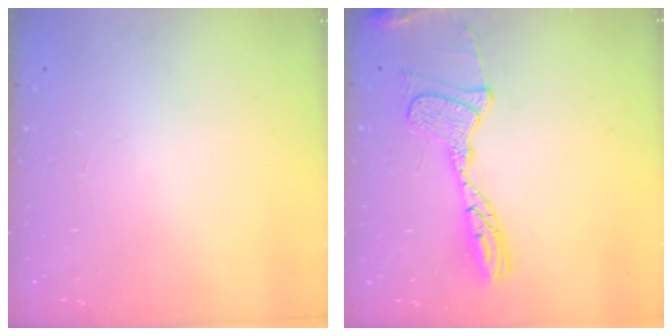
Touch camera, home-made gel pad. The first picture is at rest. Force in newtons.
{"total": 16.1, "press": 16.0, "slide": 1.6}